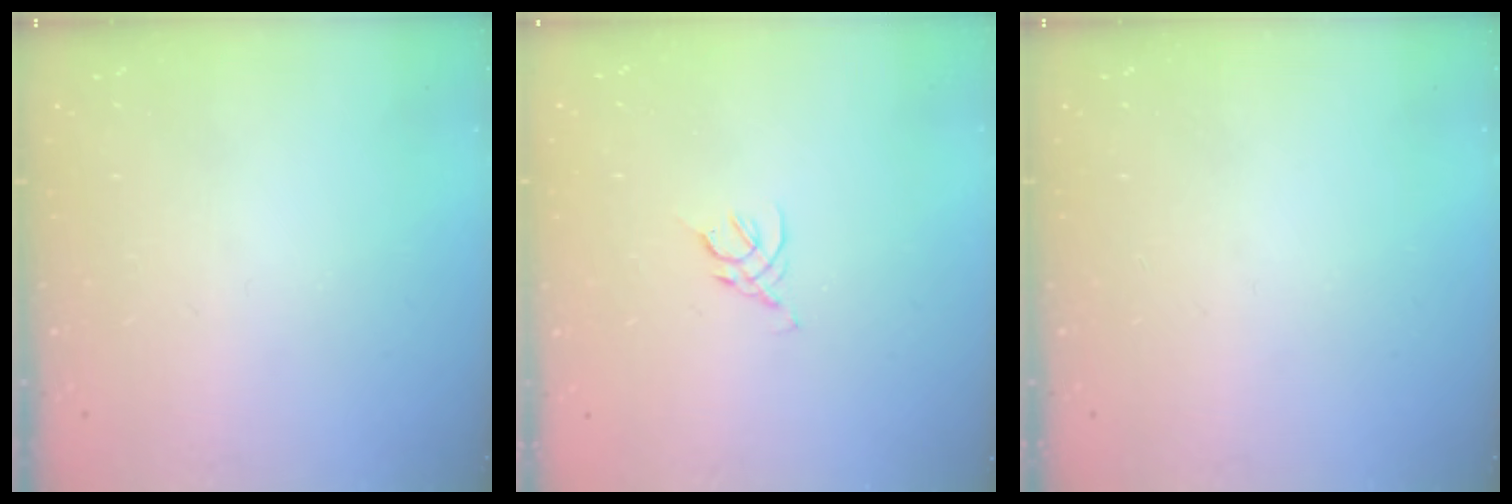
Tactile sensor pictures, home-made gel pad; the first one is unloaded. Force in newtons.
{"total": 2.5, "press": 2.5, "slide": 0.7}
{"total": 0.0}